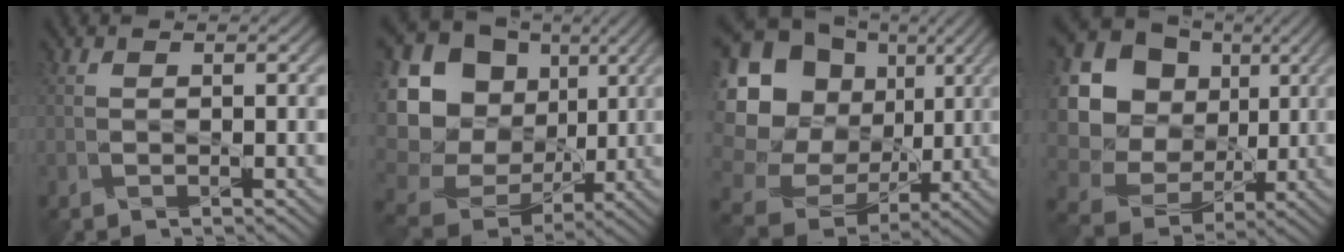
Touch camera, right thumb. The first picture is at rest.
{"total": 20.6, "force": [3.3, 17.6, 10.2], "torque": [-0.282, 0.008, 0.078]}
{"total": 21.2, "force": [3.9, 18.4, 9.9], "torque": [-0.281, 0.023, 0.079]}
{"total": 21.2, "force": [4.4, 18.8, 8.7], "torque": [-0.262, 0.028, 0.081]}